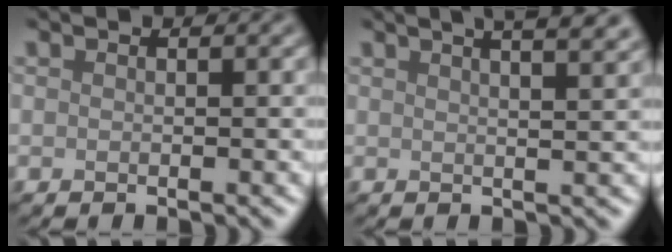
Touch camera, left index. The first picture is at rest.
{"total": 9.5, "force": [5.9, 4.0, 6.3], "torque": [-0.016, 0.059, 0.030]}